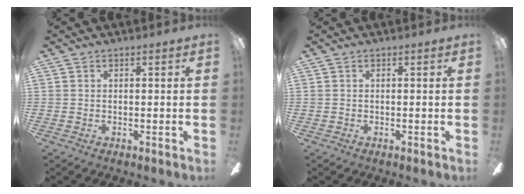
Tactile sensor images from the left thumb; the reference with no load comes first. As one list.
[{"total": 0.0}]